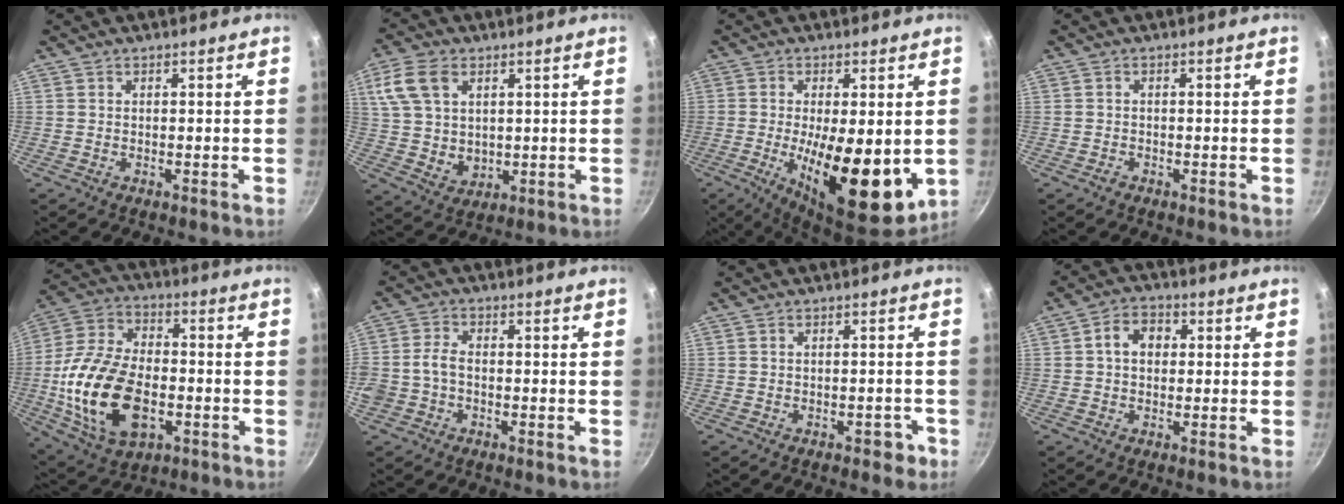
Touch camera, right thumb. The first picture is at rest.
{"total": 11.5, "force": [4.0, 8.1, 7.2], "torque": [-0.124, -0.014, 0.081]}
{"total": 16.1, "force": [-2.1, 6.0, 14.8], "torque": [-0.219, -0.013, -0.025]}
{"total": 0.9, "force": [-0.6, 0.6, 0.3], "torque": [-0.009, 0.006, -0.013]}
{"total": 21.7, "force": [-4.6, 13.1, 16.7], "torque": [-0.318, 0.021, -0.078]}
{"total": 5.5, "force": [-1.4, 3.9, 3.5], "torque": [-0.075, 0.022, -0.035]}
{"total": 2.8, "force": [-1.5, 1.7, 1.6], "torque": [-0.006, 0.025, -0.006]}
{"total": 5.9, "force": [0.8, 4.5, 3.8], "torque": [-0.041, 0.015, 0.003]}